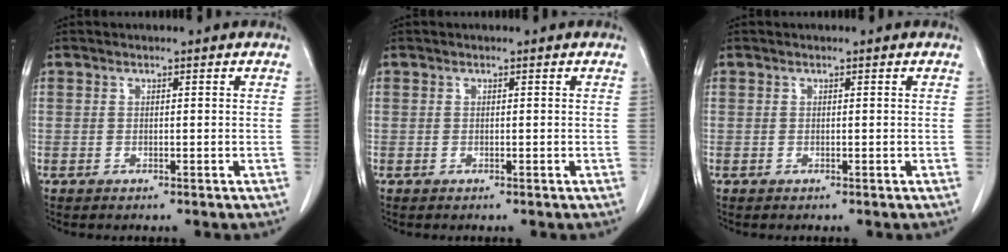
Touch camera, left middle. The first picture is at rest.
{"total": 0.0}
{"total": 0.0}